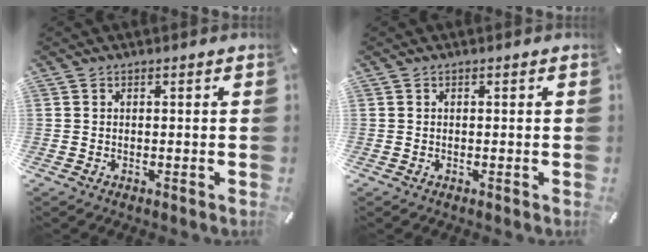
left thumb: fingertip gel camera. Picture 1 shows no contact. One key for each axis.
{"total": 0.0}